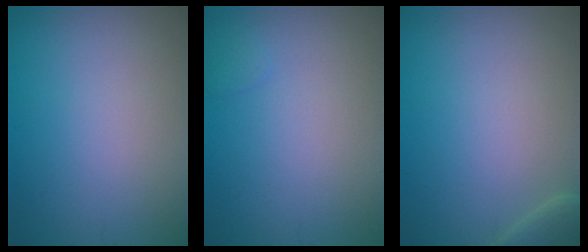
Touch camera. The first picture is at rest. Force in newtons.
{"total": 0.6, "press": 0.6, "slide": 0.0}
{"total": 1.9, "press": 1.9, "slide": 0.3}